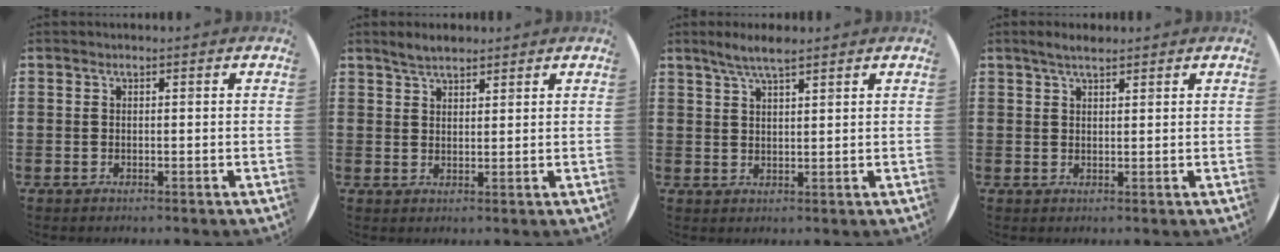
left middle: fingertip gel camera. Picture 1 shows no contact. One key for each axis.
{"total": 2.9, "fx": 2.7, "fy": 0.8, "fz": 0.8, "tx": -0.020, "ty": 0.003, "tz": 0.050}
{"total": 3.7, "fx": 3.0, "fy": 0.5, "fz": 2.1, "tx": -0.045, "ty": 0.002, "tz": 0.053}
{"total": 2.2, "fx": 1.8, "fy": 0.5, "fz": 1.1, "tx": -0.016, "ty": 0.002, "tz": 0.031}